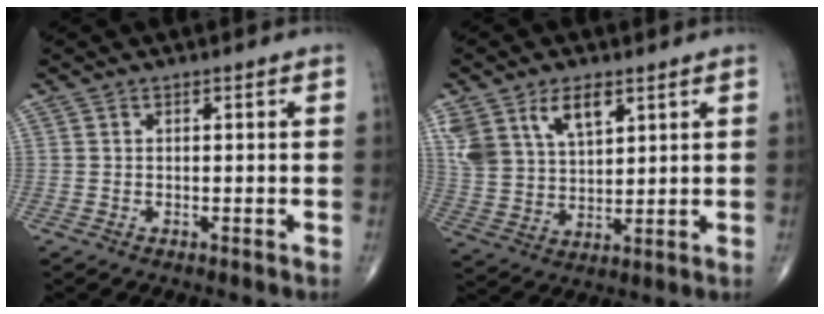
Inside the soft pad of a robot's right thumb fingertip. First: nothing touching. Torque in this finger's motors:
{"motor_torque": [-0.11, 2.07, 1.09, 1.02, 0.09]}